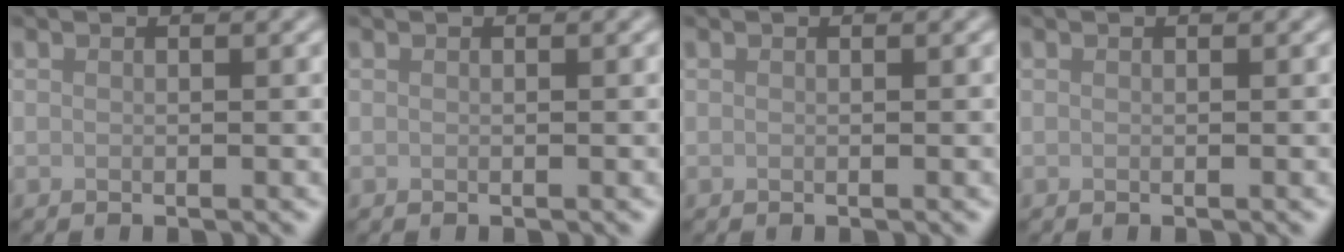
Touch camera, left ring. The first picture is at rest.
{"total": 0.0}
{"total": 0.0}
{"total": 0.0}